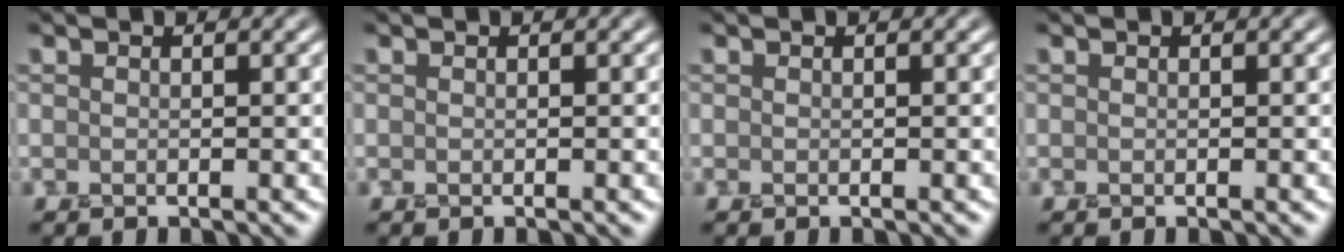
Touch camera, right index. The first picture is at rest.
{"total": 0.0}
{"total": 0.0}
{"total": 0.0}